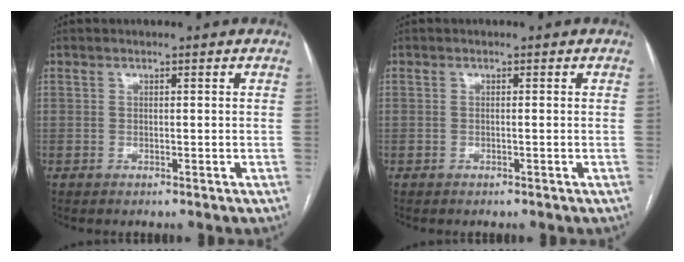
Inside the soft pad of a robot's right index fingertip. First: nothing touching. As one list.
[{"total": 0.0}]